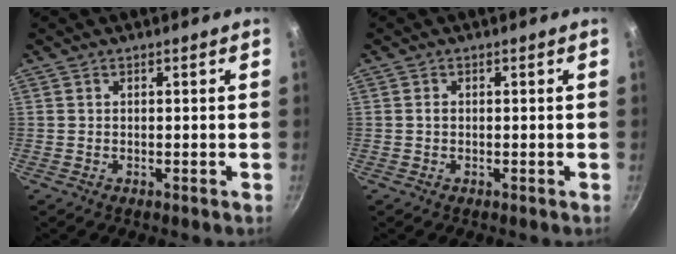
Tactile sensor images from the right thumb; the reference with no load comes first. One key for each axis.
{"total": 0.6, "fx": -0.1, "fy": 0.4, "fz": 0.5, "tx": -0.007, "ty": 0.000, "tz": -0.003}